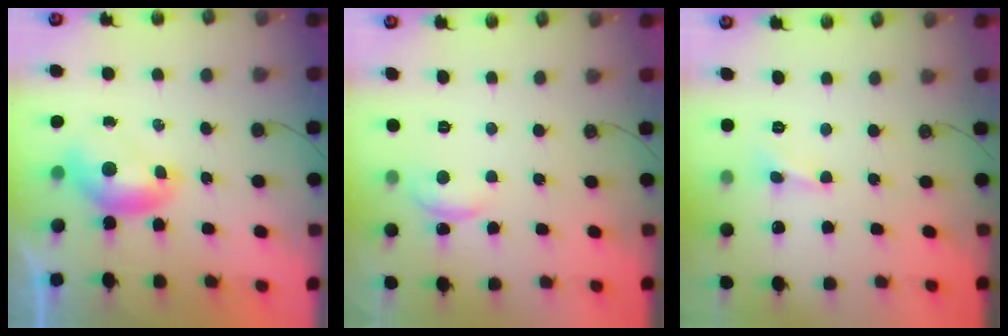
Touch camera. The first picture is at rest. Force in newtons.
{"total": 0.0}
{"total": 1.3, "press": 1.2, "slide": 0.5}